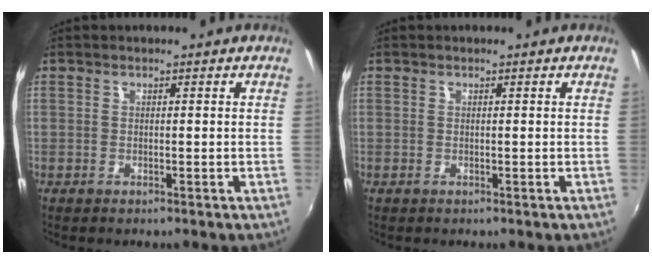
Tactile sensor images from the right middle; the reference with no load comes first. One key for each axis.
{"total": 0.0}